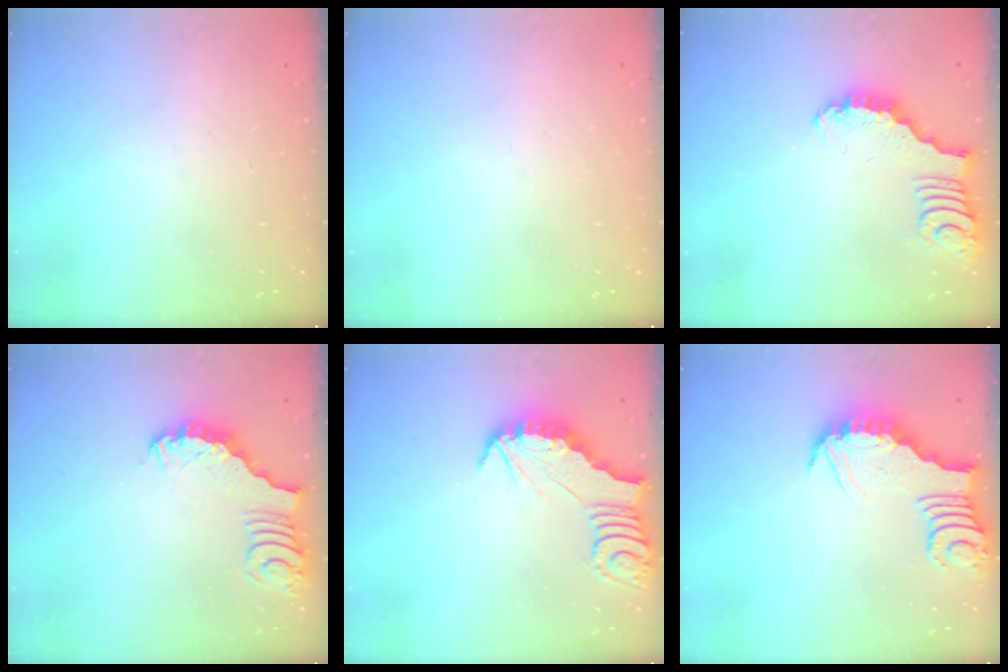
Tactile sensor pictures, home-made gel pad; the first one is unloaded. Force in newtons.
{"total": 0.0}
{"total": 2.8, "press": 2.8, "slide": 0.3}
{"total": 4.9, "press": 4.9, "slide": 0.4}
{"total": 2.7, "press": 2.7, "slide": 0.3}
{"total": 3.6, "press": 3.6, "slide": 0.2}